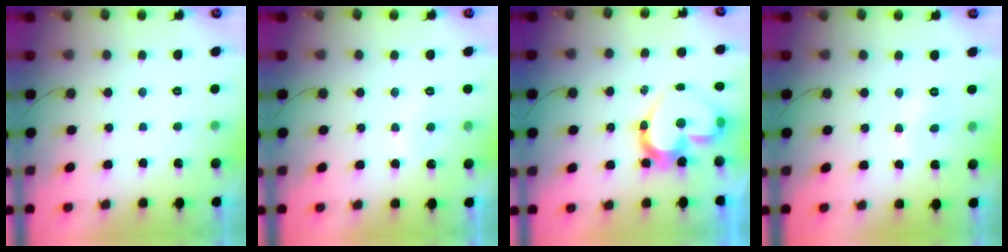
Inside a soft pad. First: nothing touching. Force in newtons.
{"total": 4.9, "press": 4.9, "slide": 0.4}
{"total": 15.4, "press": 15.3, "slide": 1.6}
{"total": 4.8, "press": 4.7, "slide": 0.6}